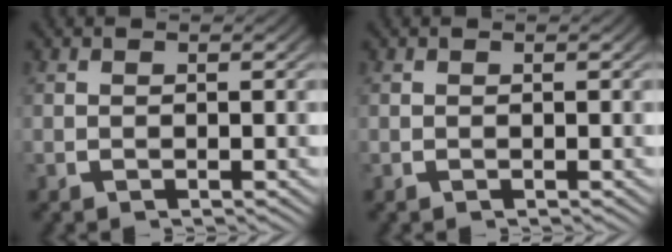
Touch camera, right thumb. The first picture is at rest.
{"total": 0.0}